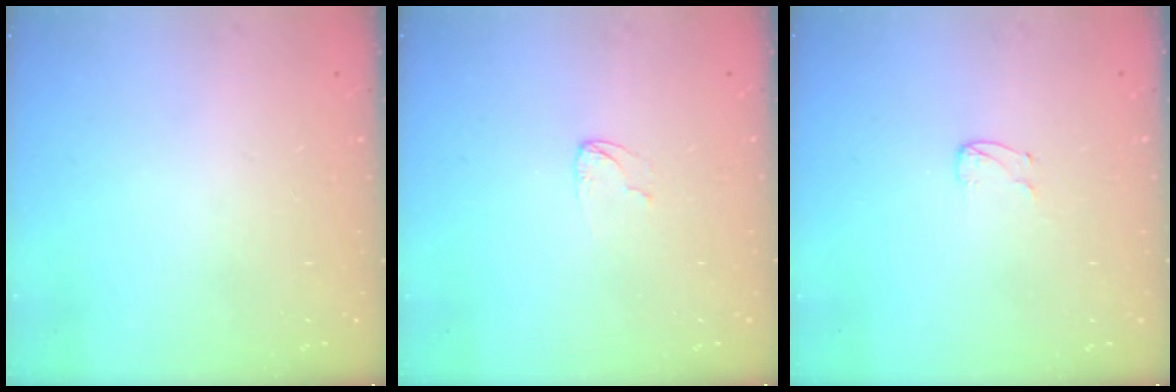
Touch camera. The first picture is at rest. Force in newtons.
{"total": 3.7, "press": 3.7, "slide": 0.3}
{"total": 3.6, "press": 3.6, "slide": 0.3}